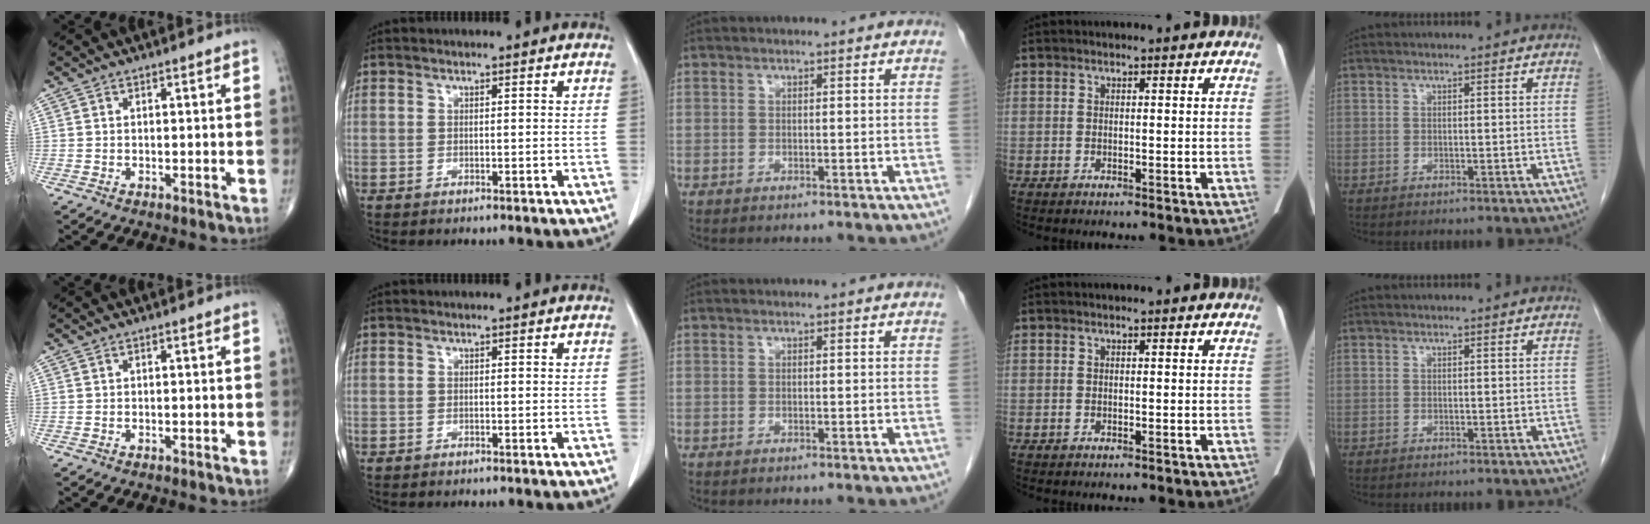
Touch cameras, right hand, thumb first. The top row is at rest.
{}